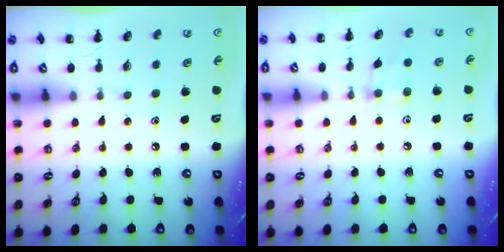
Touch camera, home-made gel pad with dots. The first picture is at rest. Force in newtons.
{"total": 5.3, "press": 5.1, "slide": 1.1}